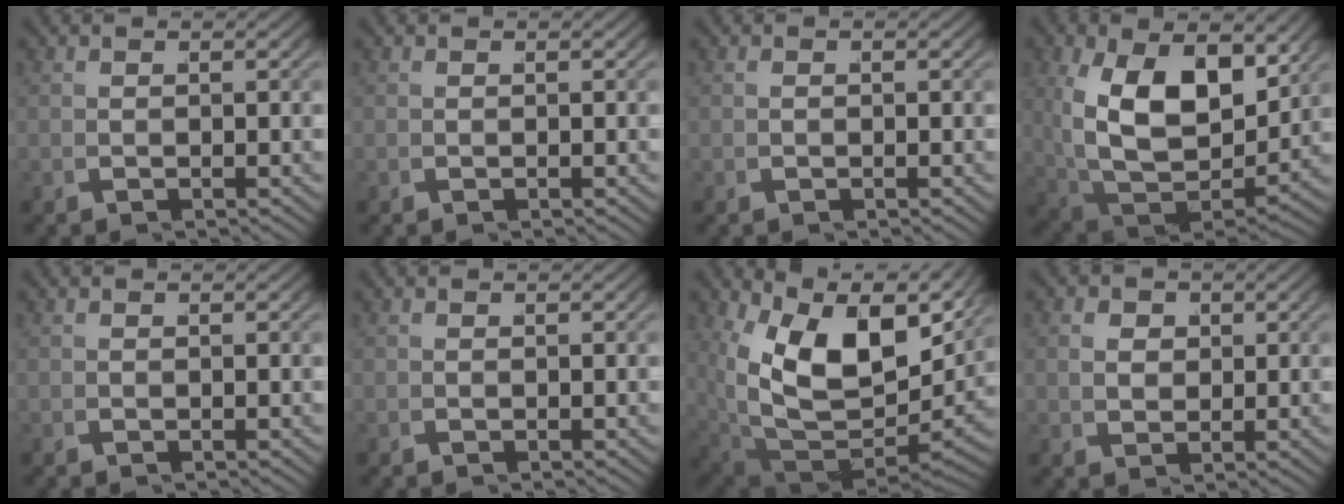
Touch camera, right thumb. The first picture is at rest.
{"total": 0.0}
{"total": 0.0}
{"total": 12.7, "force": [-0.3, 8.2, 9.7], "torque": [-0.235, -0.069, 0.029]}
{"total": 0.0}
{"total": 0.0}
{"total": 14.1, "force": [0.5, 8.5, 11.3], "torque": [-0.227, -0.068, 0.044]}
{"total": 2.6, "force": [0.9, 2.0, 1.4], "torque": [-0.023, -0.007, 0.024]}